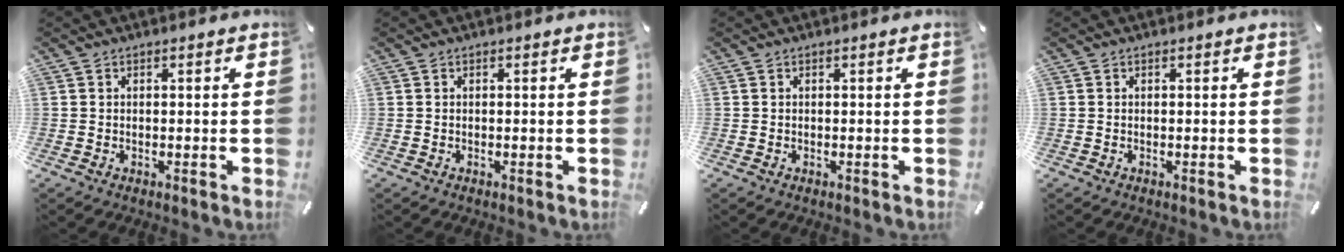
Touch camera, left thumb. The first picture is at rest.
{"total": 0.0}
{"total": 0.0}
{"total": 0.0}